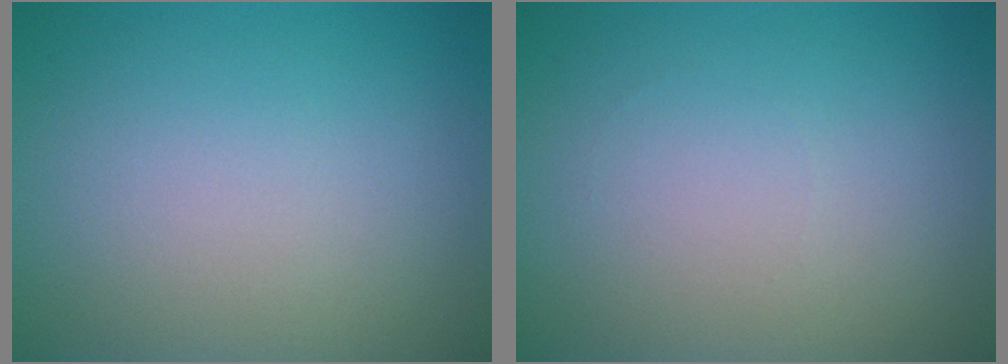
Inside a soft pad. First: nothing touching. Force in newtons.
{"total": 0.0}